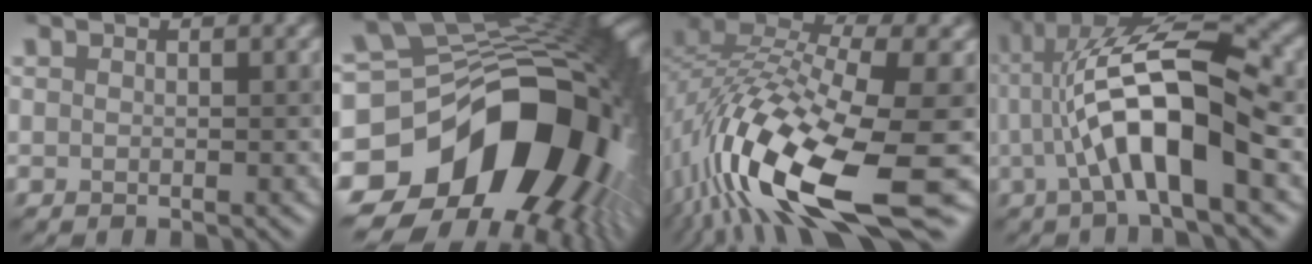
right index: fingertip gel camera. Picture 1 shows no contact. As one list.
[{"total": 18.1, "force": [-5.8, 12.1, 12.1], "torque": [-0.186, -0.007, -0.091]}, {"total": 16.4, "force": [-6.3, 5.3, 14.2], "torque": [-0.282, -0.003, -0.114]}, {"total": 10.4, "force": [-1.1, 3.2, 9.8], "torque": [-0.180, 0.021, -0.024]}]